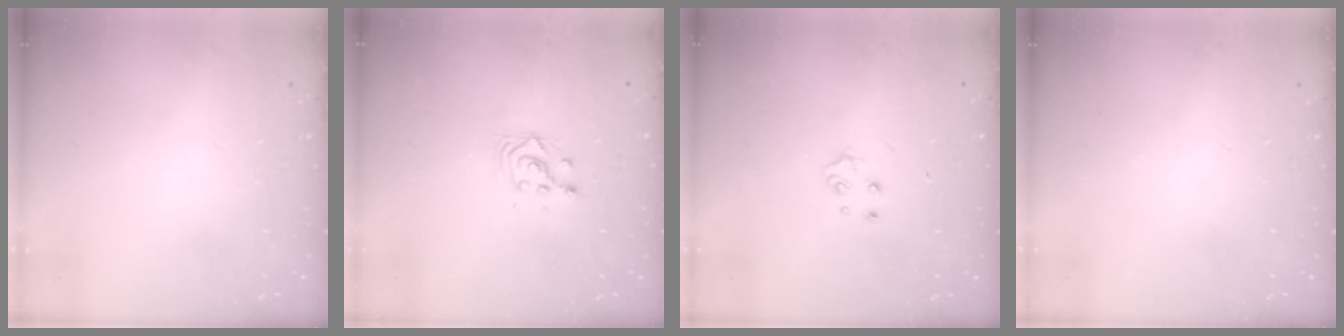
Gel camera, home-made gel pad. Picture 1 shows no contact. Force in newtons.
{"total": 2.8, "press": 2.8, "slide": 0.1}
{"total": 4.0, "press": 4.0, "slide": 0.5}
{"total": 0.0}